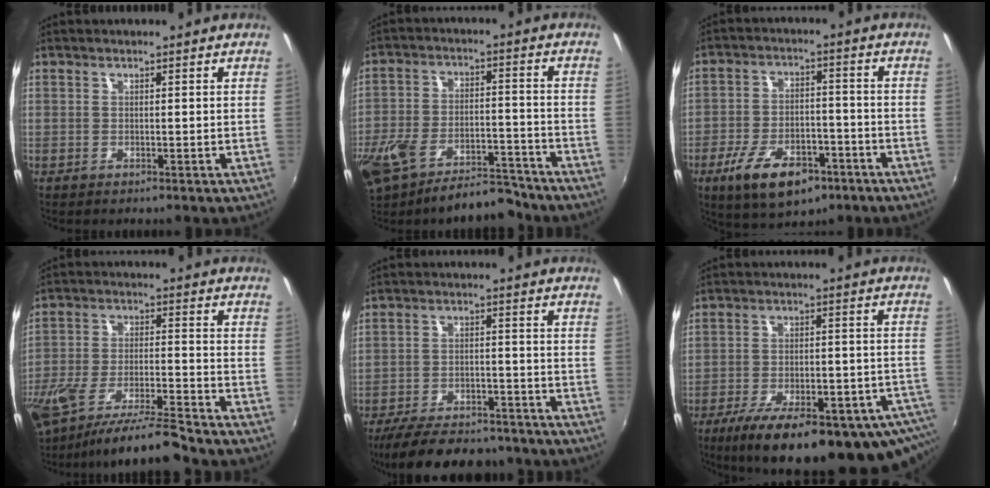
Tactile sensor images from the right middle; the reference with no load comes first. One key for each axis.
{"total": 16.6, "fx": -12.7, "fy": 6.5, "fz": 8.6, "tx": -0.197, "ty": -0.018, "tz": -0.197}
{"total": 13.3, "fx": -7.7, "fy": 6.4, "fz": 8.7, "tx": -0.181, "ty": -0.009, "tz": -0.121}
{"total": 15.2, "fx": -12.9, "fy": 0.7, "fz": 7.9, "tx": -0.166, "ty": -0.033, "tz": -0.225}
{"total": 18.5, "fx": -15.5, "fy": 6.1, "fz": 8.0, "tx": -0.168, "ty": -0.008, "tz": -0.218}
{"total": 26.7, "fx": -18.3, "fy": 8.8, "fz": 17.3, "tx": -0.265, "ty": -0.044, "tz": -0.237}